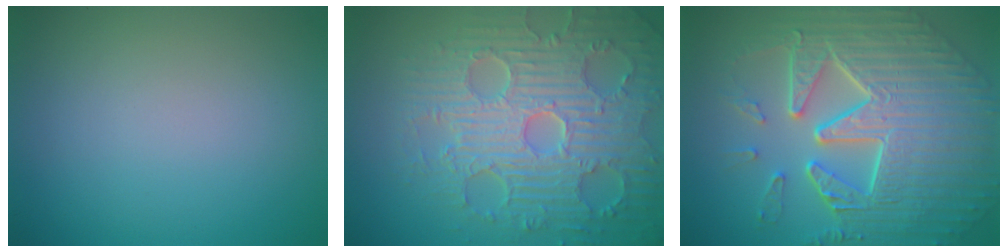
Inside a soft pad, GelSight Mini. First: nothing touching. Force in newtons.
{"total": 9.1, "press": 6.7, "slide": 6.2}
{"total": 10.8, "press": 7.4, "slide": 7.8}